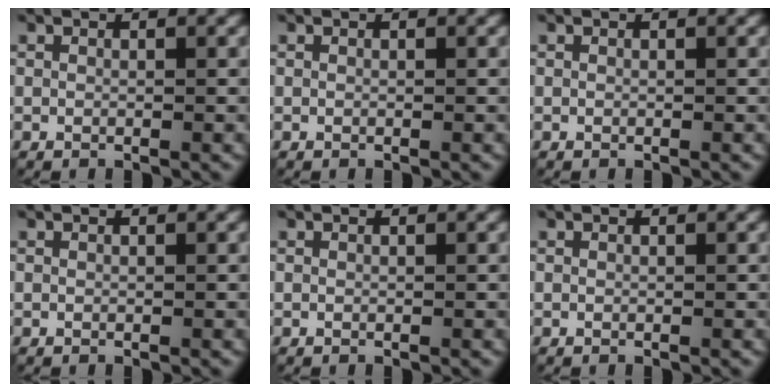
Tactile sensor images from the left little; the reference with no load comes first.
{"total": 0.0}
{"total": 0.0}
{"total": 0.0}
{"total": 0.0}
{"total": 0.0}